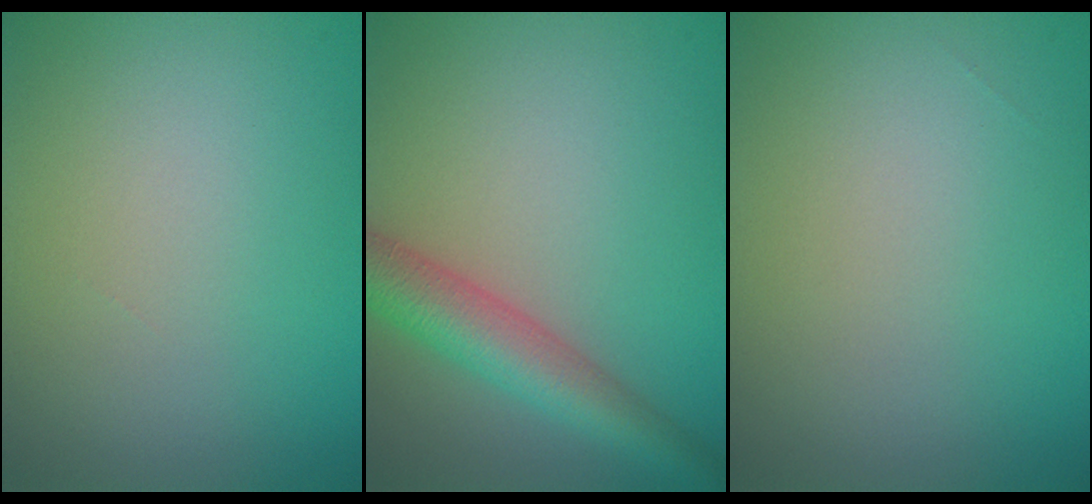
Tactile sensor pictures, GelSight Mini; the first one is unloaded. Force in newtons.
{"total": 5.1, "press": 5.1, "slide": 0.2}
{"total": 0.0}